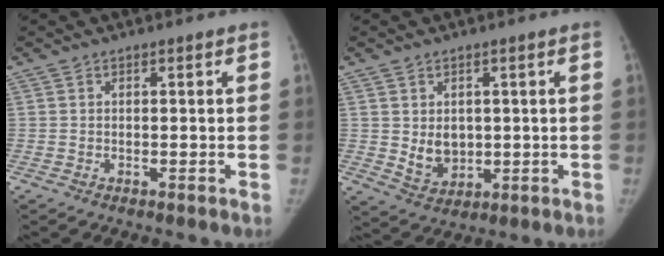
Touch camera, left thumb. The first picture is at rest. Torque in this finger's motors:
{"motor_torque": [2.48, 2.53, 0.28, -0.47, 0.11]}